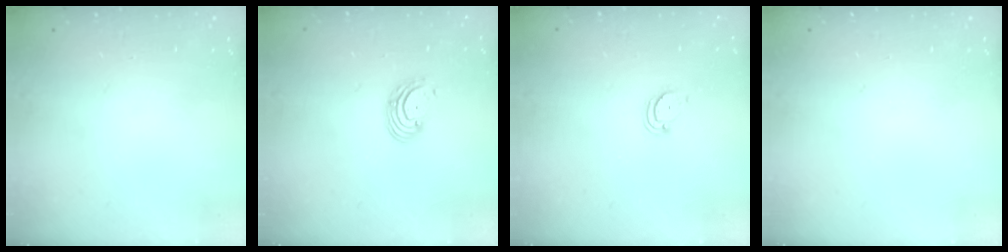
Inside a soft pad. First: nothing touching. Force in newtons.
{"total": 2.8, "press": 2.8, "slide": 0.2}
{"total": 2.1, "press": 2.1, "slide": 0.1}
{"total": 0.0}